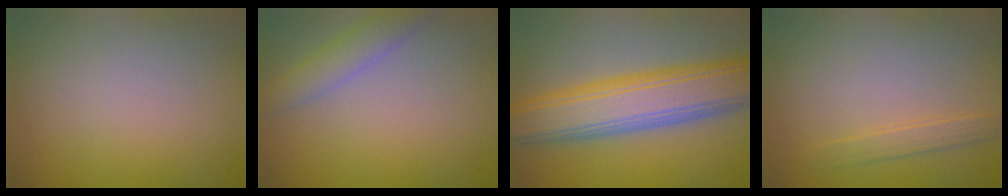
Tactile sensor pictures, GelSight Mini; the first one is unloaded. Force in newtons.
{"total": 2.9, "press": 2.9, "slide": 0.1}
{"total": 9.1, "press": 9.1, "slide": 0.5}
{"total": 1.3, "press": 1.3, "slide": 0.1}